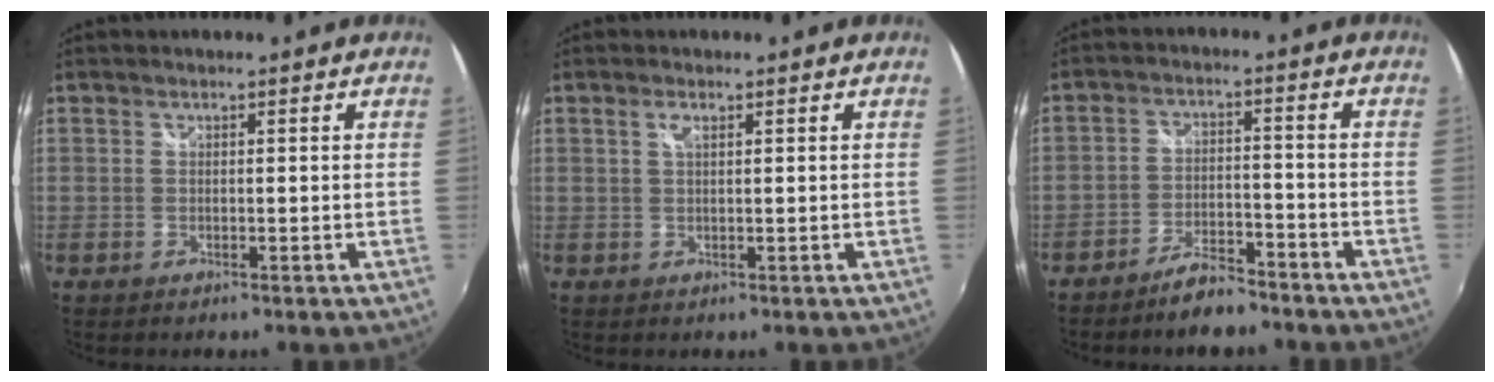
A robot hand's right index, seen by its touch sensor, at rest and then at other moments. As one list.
[{"total": 1.4, "force": [0.7, 0.4, 1.2], "torque": [-0.023, 0.002, 0.010]}, {"total": 6.9, "force": [-5.8, 2.2, 3.0], "torque": [-0.075, 0.010, -0.094]}]